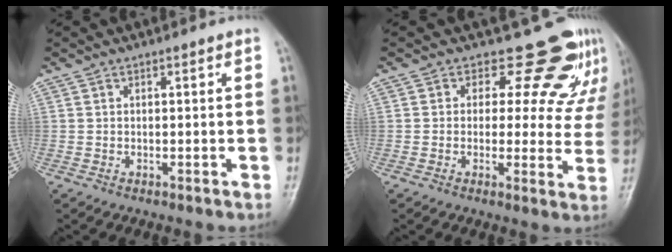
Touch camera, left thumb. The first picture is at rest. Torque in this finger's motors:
{"motor_torque": [-0.04, 0.13, -0.11, -0.12, -0.02]}